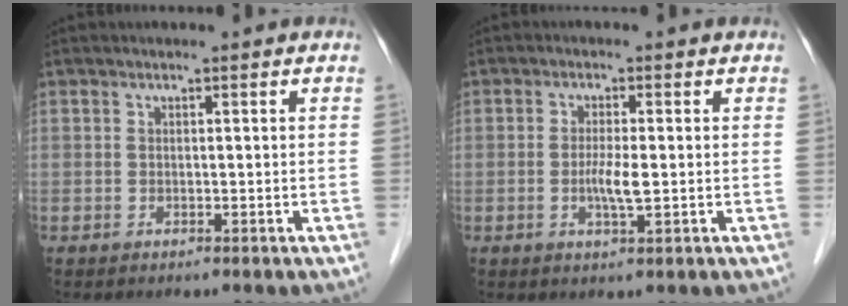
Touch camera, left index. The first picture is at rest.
{"total": 3.2, "force": [-0.4, 0.5, 3.2], "torque": [-0.057, -0.007, -0.006]}